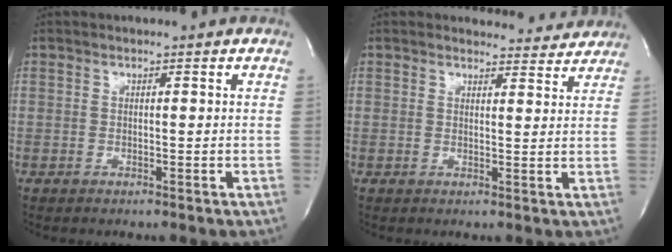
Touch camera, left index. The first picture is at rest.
{"total": 4.7, "force": [4.6, 1.0, -0.4], "torque": [0.005, -0.004, 0.042]}